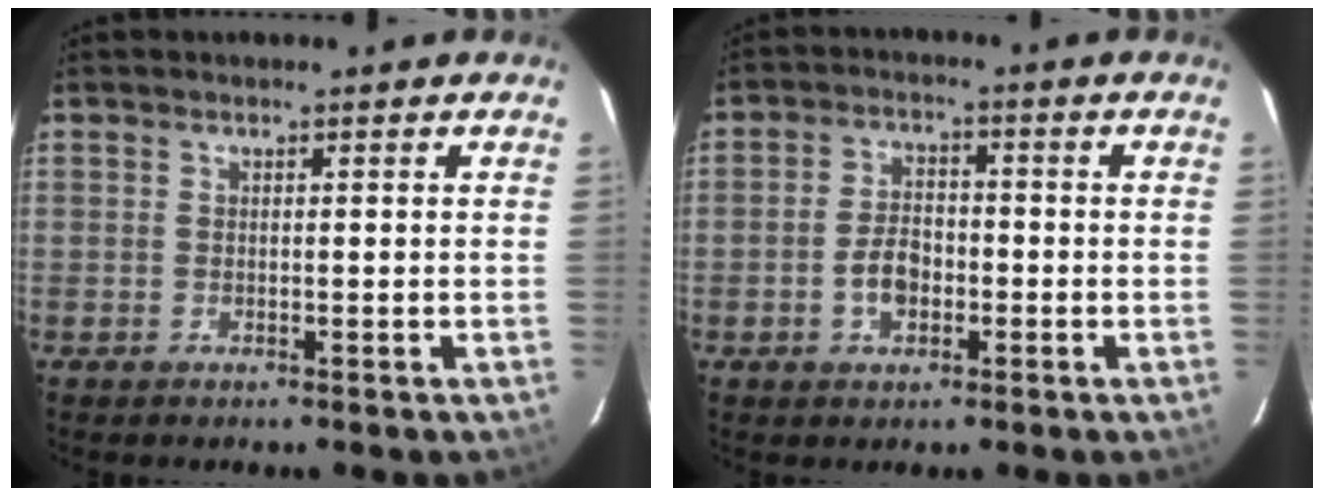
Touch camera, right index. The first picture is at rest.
{"total": 5.5, "force": [-1.9, 3.5, 3.8], "torque": [-0.078, 0.010, -0.029]}